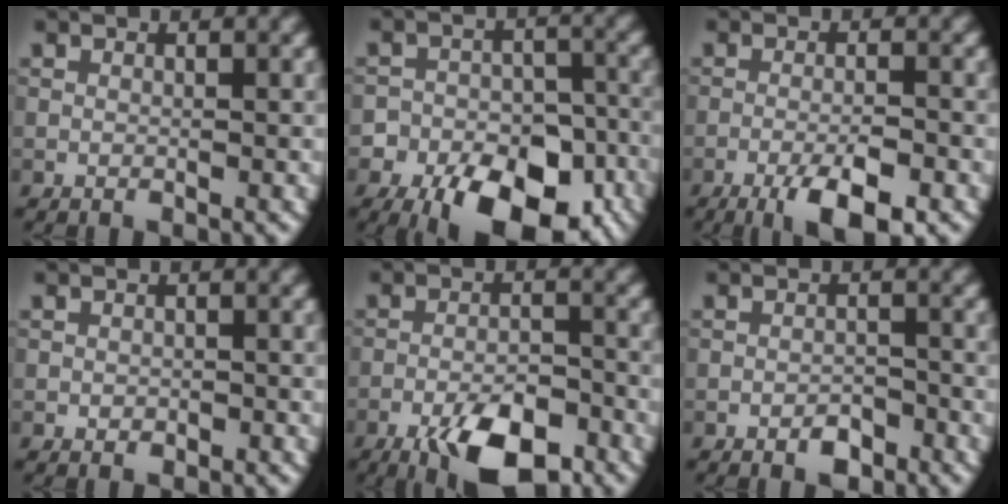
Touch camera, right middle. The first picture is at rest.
{"total": 14.6, "force": [-9.5, 8.6, 6.9], "torque": [-0.088, -0.024, -0.137]}
{"total": 5.3, "force": [-3.2, 1.2, 4.1], "torque": [-0.071, 0.001, -0.050]}
{"total": 0.7, "force": [-0.2, 0.6, 0.3], "torque": [-0.003, -0.004, -0.004]}
{"total": 7.6, "force": [-4.8, 2.7, 5.3], "torque": [-0.086, -0.002, -0.079]}
{"total": 1.6, "force": [-1.1, 0.7, 1.0], "torque": [-0.016, 0.001, -0.018]}